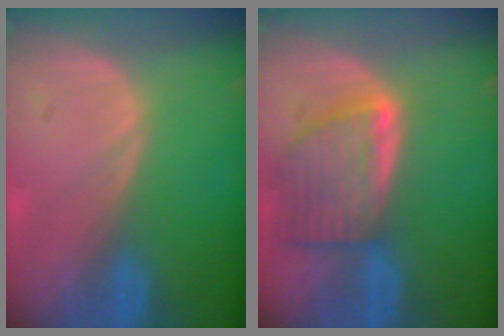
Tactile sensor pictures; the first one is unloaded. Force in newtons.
{"total": 8.0, "press": 7.3, "slide": 3.3}